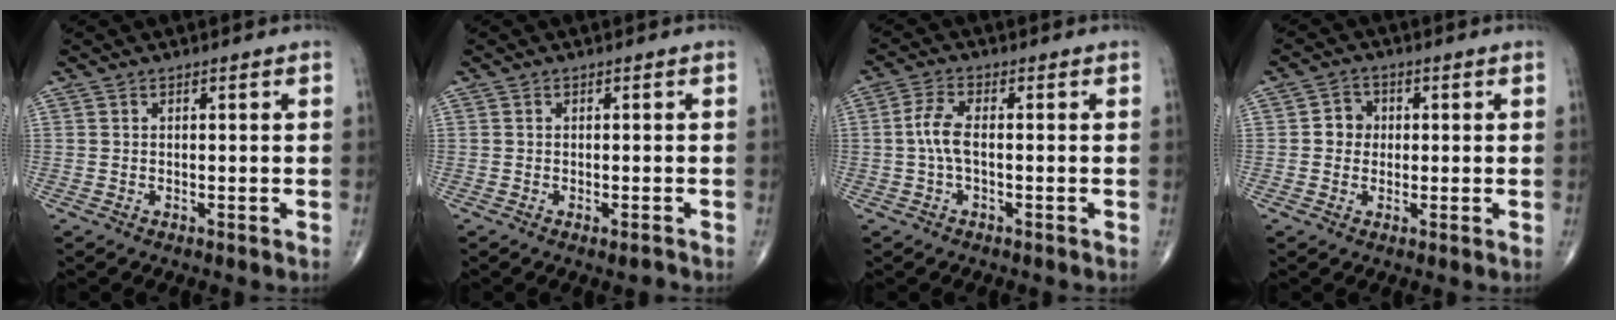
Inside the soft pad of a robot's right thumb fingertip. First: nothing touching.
{"total": 1.2, "force": [-0.7, 0.3, 0.8], "torque": [-0.012, 0.000, -0.010]}
{"total": 4.2, "force": [-0.4, 1.6, 3.9], "torque": [-0.093, 0.011, -0.012]}
{"total": 3.7, "force": [0.2, 3.4, 1.5], "torque": [-0.001, 0.008, -0.005]}